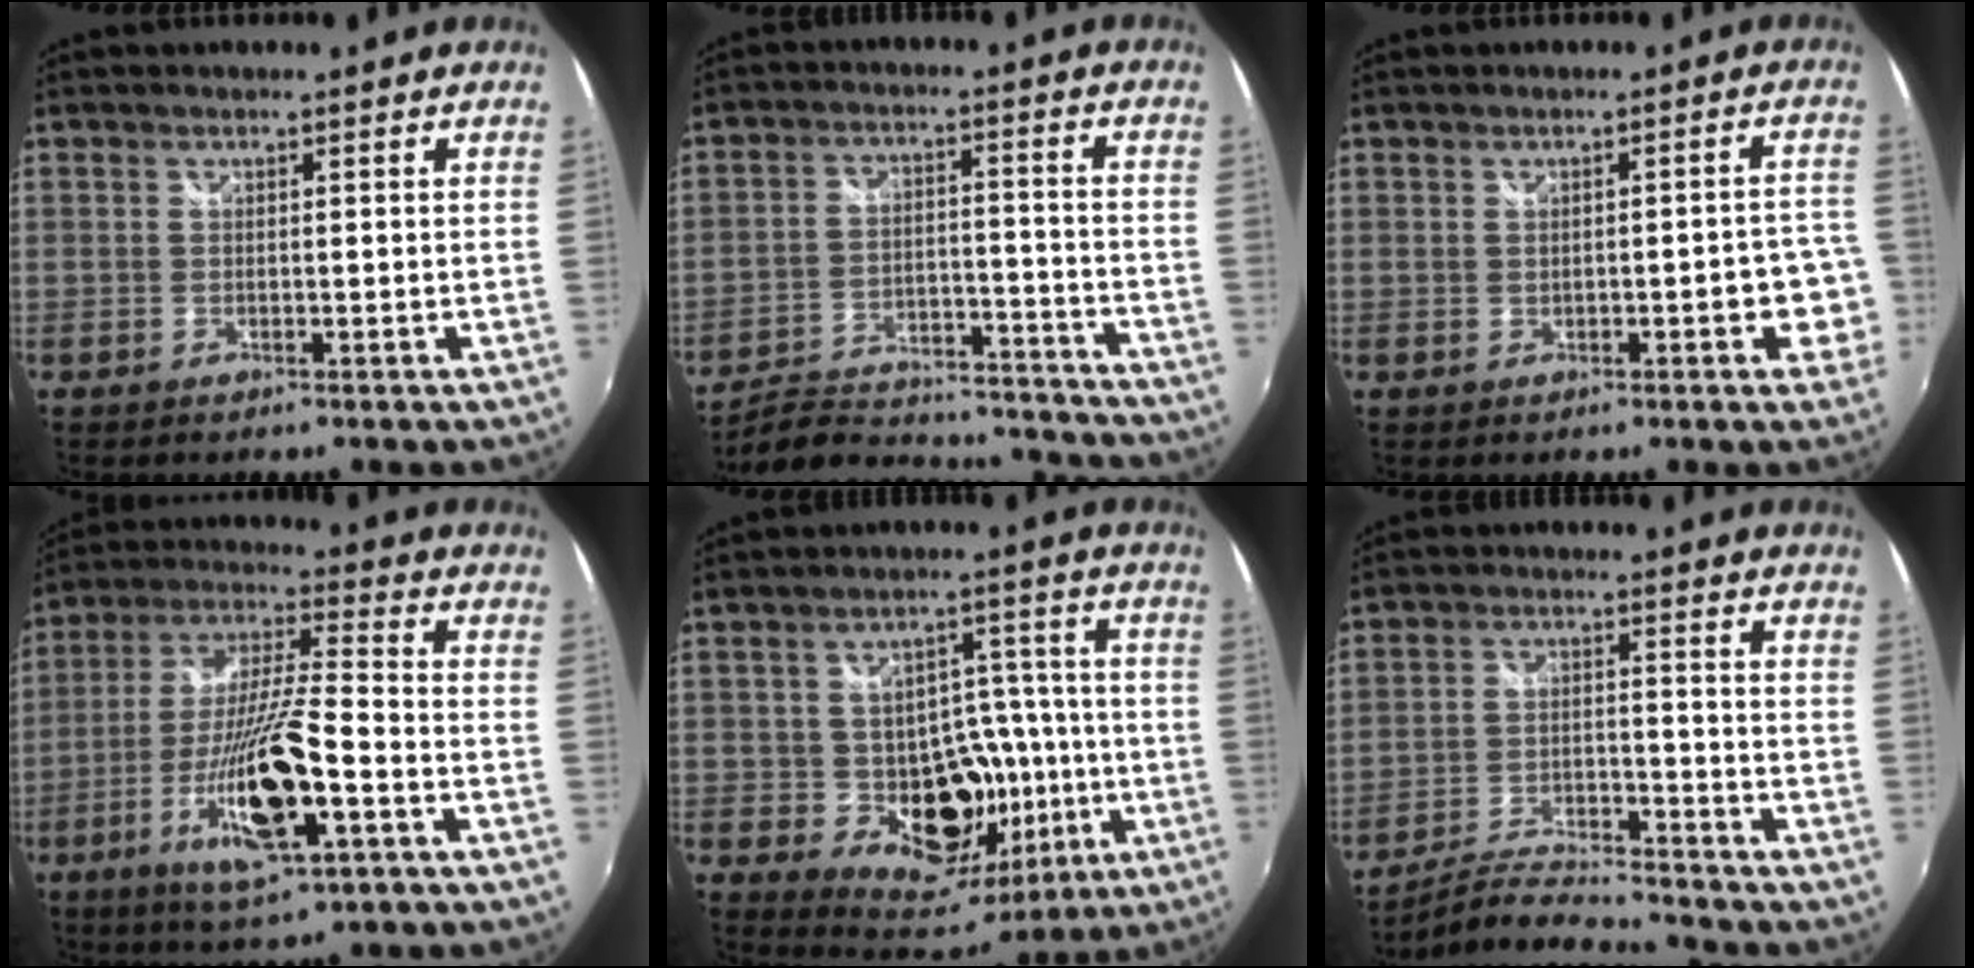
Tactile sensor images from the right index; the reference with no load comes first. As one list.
[{"total": 23.4, "force": [-21.0, 6.4, 8.1], "torque": [-0.155, 0.000, -0.280]}, {"total": 4.7, "force": [-1.4, 1.8, 4.1], "torque": [-0.054, 0.004, -0.013]}, {"total": 16.8, "force": [-7.0, 2.5, 15.0], "torque": [-0.303, -0.024, -0.129]}, {"total": 15.5, "force": [-3.1, 12.1, 9.1], "torque": [-0.160, 0.013, -0.027]}, {"total": 10.6, "force": [-10.1, 0.0, 3.0], "torque": [-0.074, -0.007, -0.180]}]